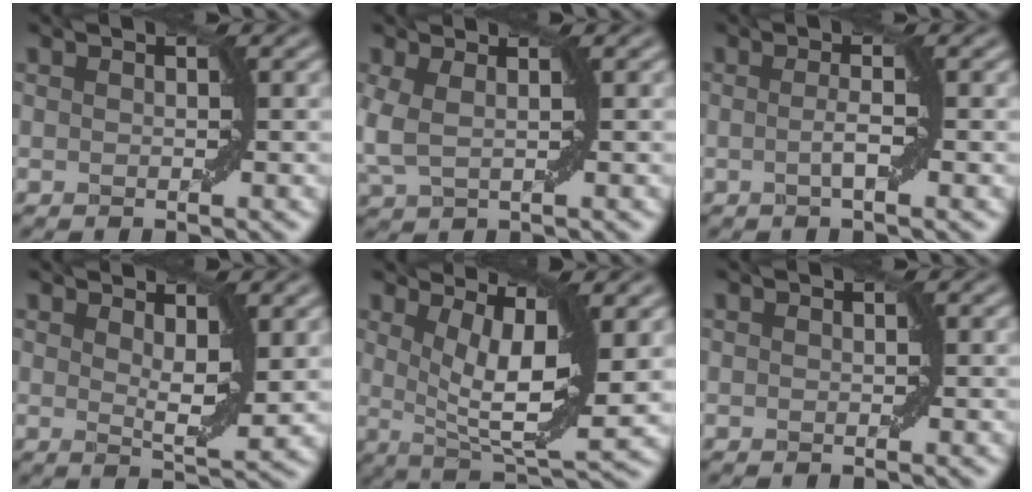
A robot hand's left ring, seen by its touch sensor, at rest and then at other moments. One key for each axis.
{"total": 2.3, "fx": 0.5, "fy": 0.8, "fz": 2.1, "tx": -0.054, "ty": 0.004, "tz": 0.009}
{"total": 1.9, "fx": -0.2, "fy": 0.2, "fz": 1.8, "tx": -0.036, "ty": 0.001, "tz": -0.007}
{"total": 3.2, "fx": 1.6, "fy": 0.9, "fz": 2.7, "tx": -0.042, "ty": -0.009, "tz": 0.027}
{"total": 8.0, "fx": 2.1, "fy": 2.2, "fz": 7.4, "tx": -0.119, "ty": -0.010, "tz": 0.040}
{"total": 0.0}